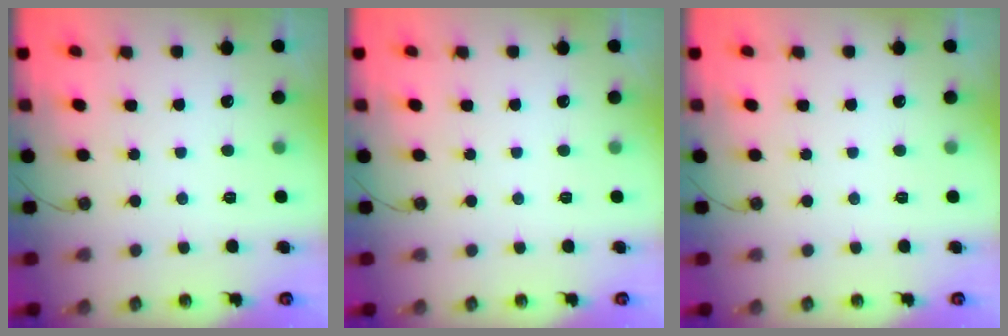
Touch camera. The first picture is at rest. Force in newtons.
{"total": 0.0}
{"total": 0.0}